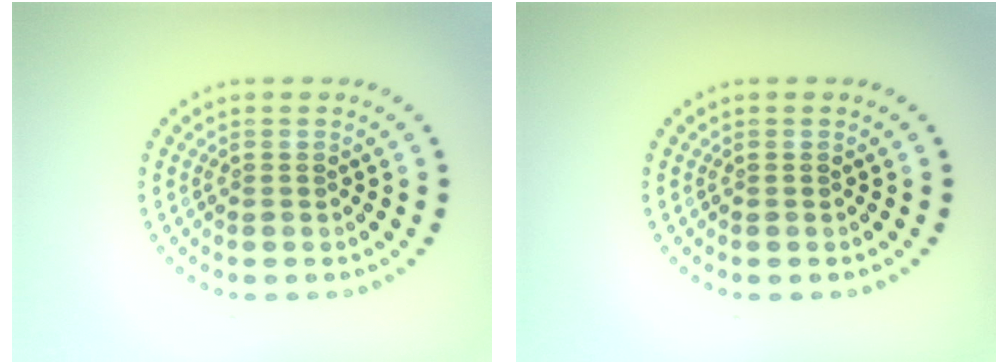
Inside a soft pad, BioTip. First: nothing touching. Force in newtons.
{"total": 0.0}